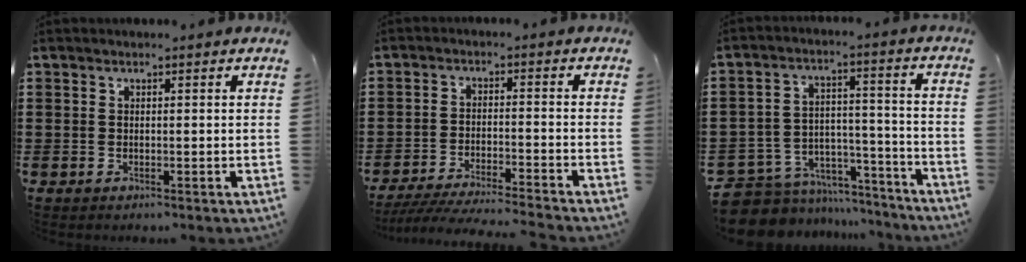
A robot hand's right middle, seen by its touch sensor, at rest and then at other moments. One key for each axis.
{"total": 4.9, "fx": -4.6, "fy": -0.3, "fz": 1.4, "tx": -0.030, "ty": -0.014, "tz": -0.093}
{"total": 7.1, "fx": -6.4, "fy": 2.8, "fz": 0.6, "tx": -0.031, "ty": 0.002, "tz": -0.128}